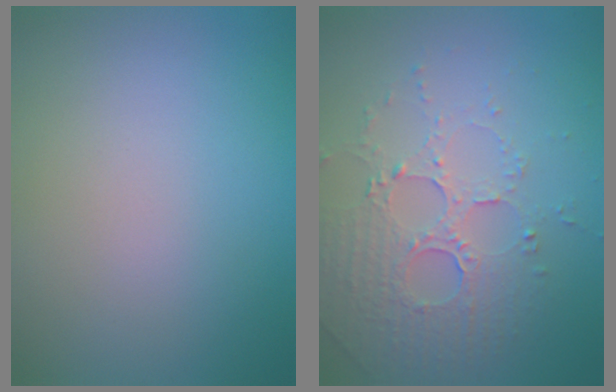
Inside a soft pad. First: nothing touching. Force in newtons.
{"total": 5.1, "press": 3.5, "slide": 3.7}